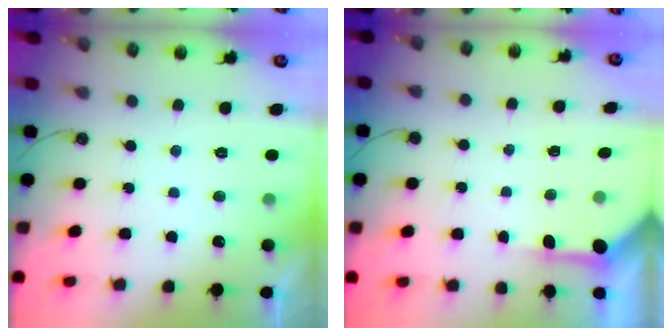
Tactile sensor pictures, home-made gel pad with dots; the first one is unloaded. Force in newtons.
{"total": 3.8, "press": 3.7, "slide": 0.3}